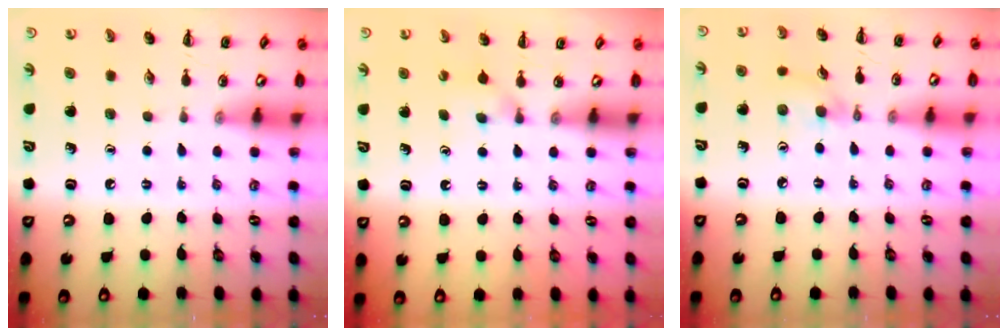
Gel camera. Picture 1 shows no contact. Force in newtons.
{"total": 2.9, "press": 2.7, "slide": 1.2}
{"total": 3.8, "press": 3.5, "slide": 1.3}